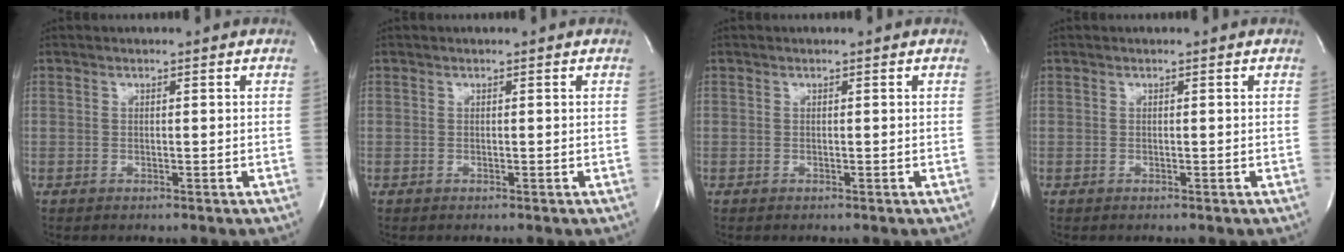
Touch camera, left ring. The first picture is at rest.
{"total": 0.0}
{"total": 0.0}
{"total": 0.0}